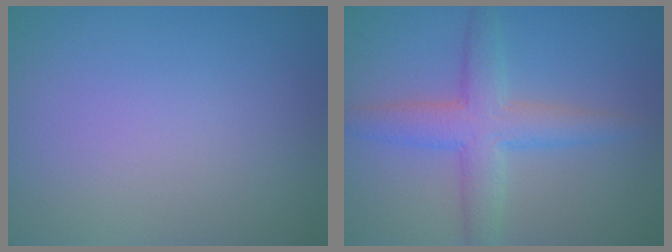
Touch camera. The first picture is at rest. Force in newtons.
{"total": 4.6, "press": 4.6, "slide": 0.1}